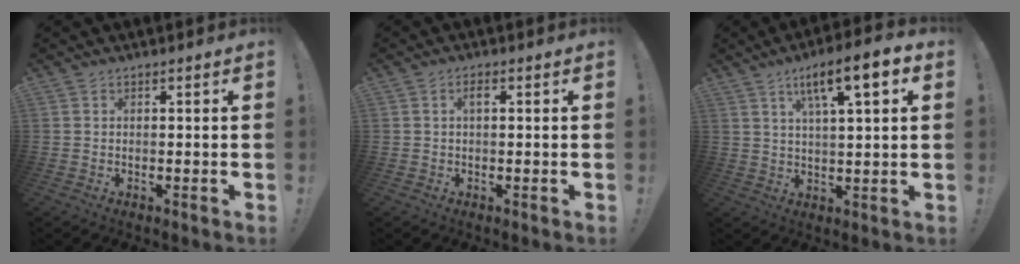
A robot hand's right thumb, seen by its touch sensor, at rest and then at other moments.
{"total": 1.6, "force": [0.3, 0.6, 1.5], "torque": [-0.026, 0.005, 0.002]}
{"total": 10.6, "force": [4.9, 2.1, 9.2], "torque": [-0.146, -0.016, 0.075]}